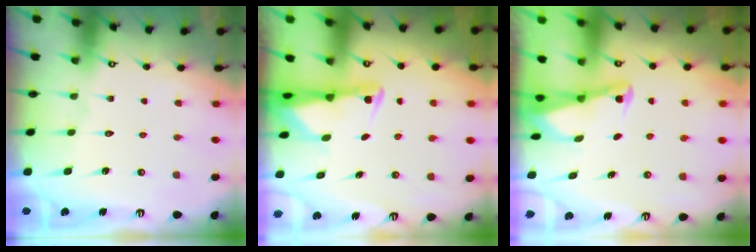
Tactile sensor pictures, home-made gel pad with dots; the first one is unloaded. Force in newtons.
{"total": 2.4, "press": 2.3, "slide": 0.5}
{"total": 2.1, "press": 2.1, "slide": 0.3}